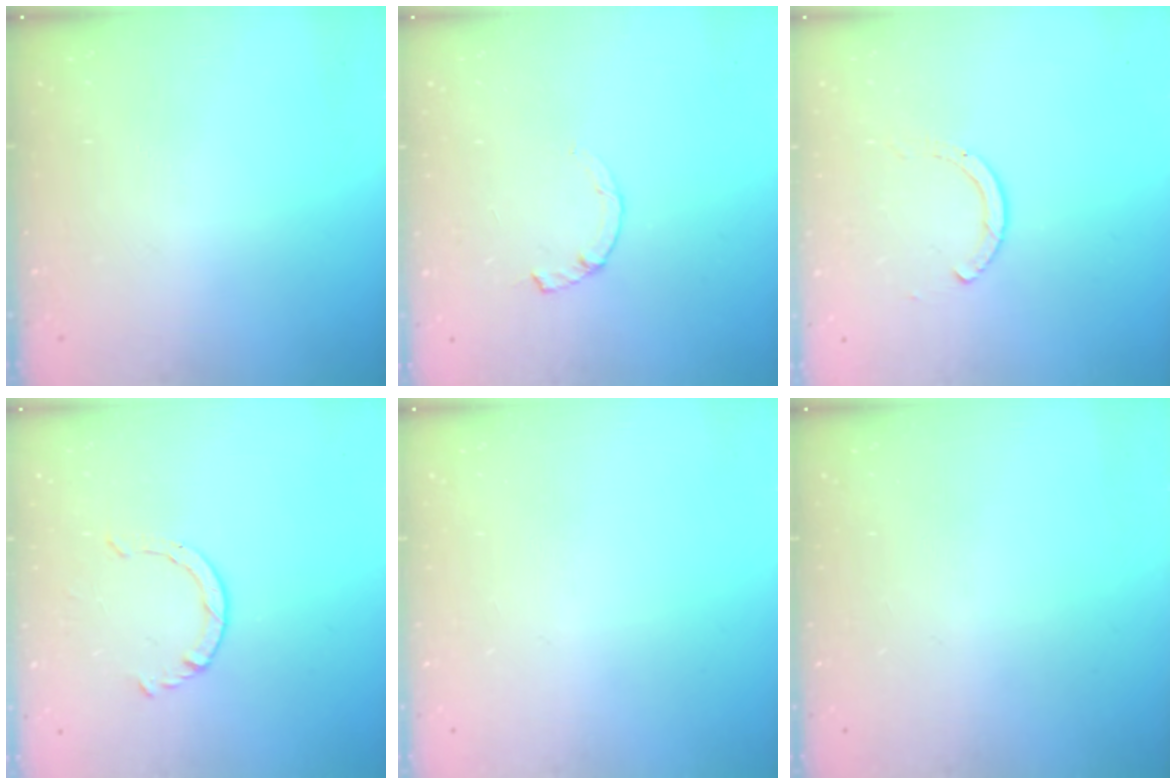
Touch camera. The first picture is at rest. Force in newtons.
{"total": 1.0, "press": 0.9, "slide": 0.2}
{"total": 2.0, "press": 1.9, "slide": 0.3}
{"total": 2.6, "press": 2.6, "slide": 0.3}
{"total": 0.0}
{"total": 0.0}